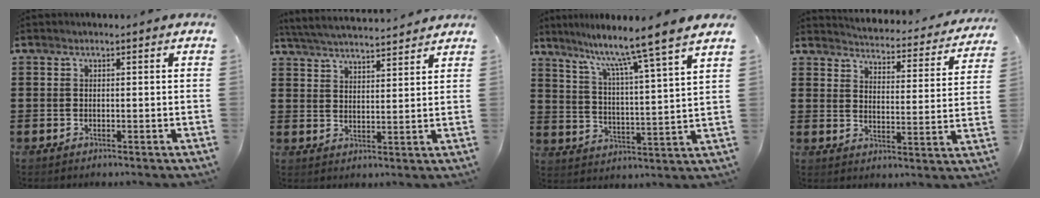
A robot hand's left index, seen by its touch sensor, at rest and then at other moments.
{"total": 4.4, "force": [4.3, -0.2, 0.9], "torque": [-0.034, -0.022, 0.076]}
{"total": 8.5, "force": [7.0, -1.7, 4.4], "torque": [-0.105, -0.054, 0.105]}
{"total": 3.7, "force": [3.7, -0.1, 0.1], "torque": [-0.018, -0.039, 0.056]}